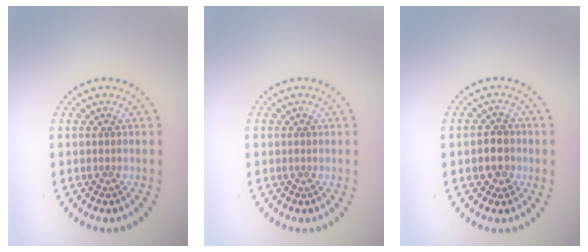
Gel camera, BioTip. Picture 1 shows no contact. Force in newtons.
{"total": 0.0}
{"total": 2.5, "press": 2.4, "slide": 0.6}